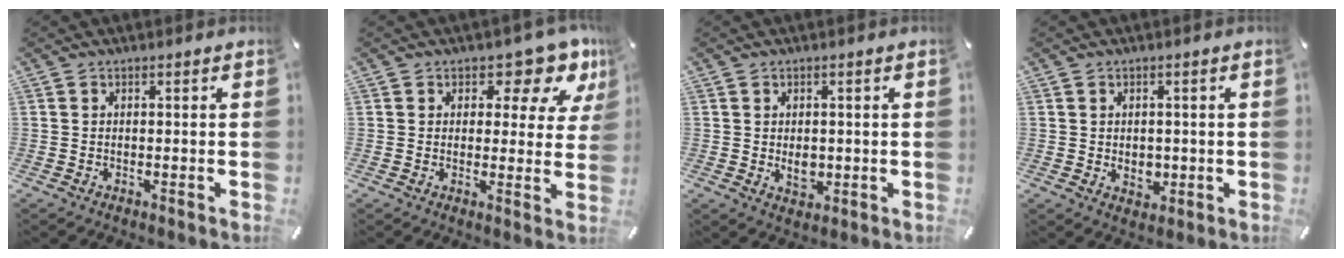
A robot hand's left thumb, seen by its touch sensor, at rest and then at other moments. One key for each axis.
{"total": 10.0, "fx": 6.0, "fy": 5.1, "fz": 6.1, "tx": -0.074, "ty": -0.041, "tz": 0.100}
{"total": 3.8, "fx": 0.0, "fy": 3.0, "fz": 2.4, "tx": -0.027, "ty": -0.003, "tz": 0.000}
{"total": 3.6, "fx": -0.2, "fy": 3.0, "fz": 1.9, "tx": -0.009, "ty": -0.006, "tz": -0.006}